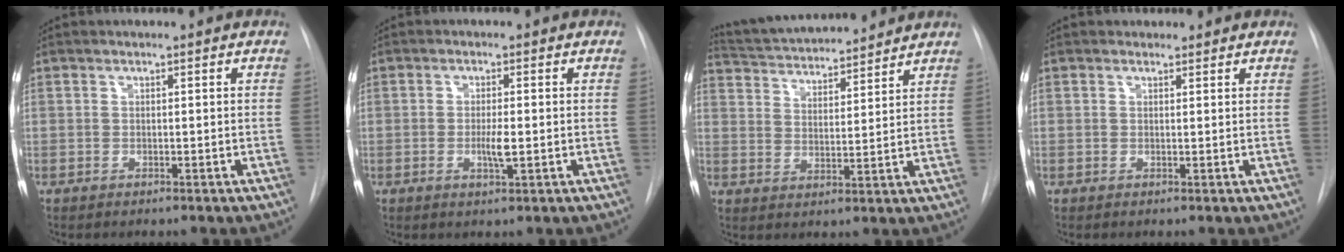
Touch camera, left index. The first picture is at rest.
{"total": 2.9, "force": [-0.7, 0.4, 2.8], "torque": [-0.052, -0.007, -0.011]}
{"total": 15.3, "force": [14.3, 2.1, 5.1], "torque": [-0.087, 0.021, 0.226]}
{"total": 1.0, "force": [0.8, 0.7, -0.1], "torque": [0.005, 0.002, 0.007]}